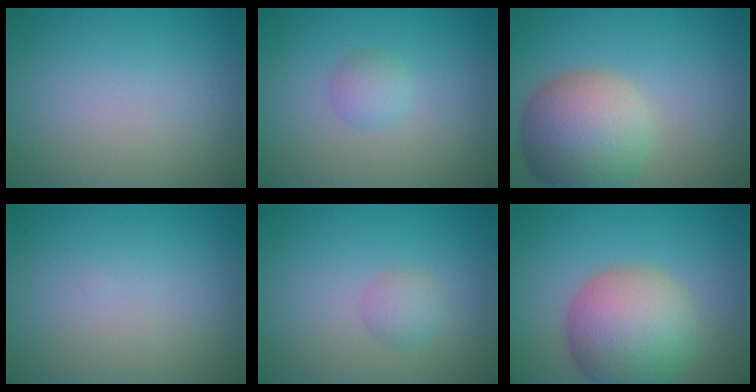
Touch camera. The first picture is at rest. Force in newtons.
{"total": 1.5, "press": 1.5, "slide": 0.1}
{"total": 8.5, "press": 8.5, "slide": 0.7}
{"total": 0.0}
{"total": 1.7, "press": 1.7, "slide": 0.0}
{"total": 9.1, "press": 9.1, "slide": 0.7}